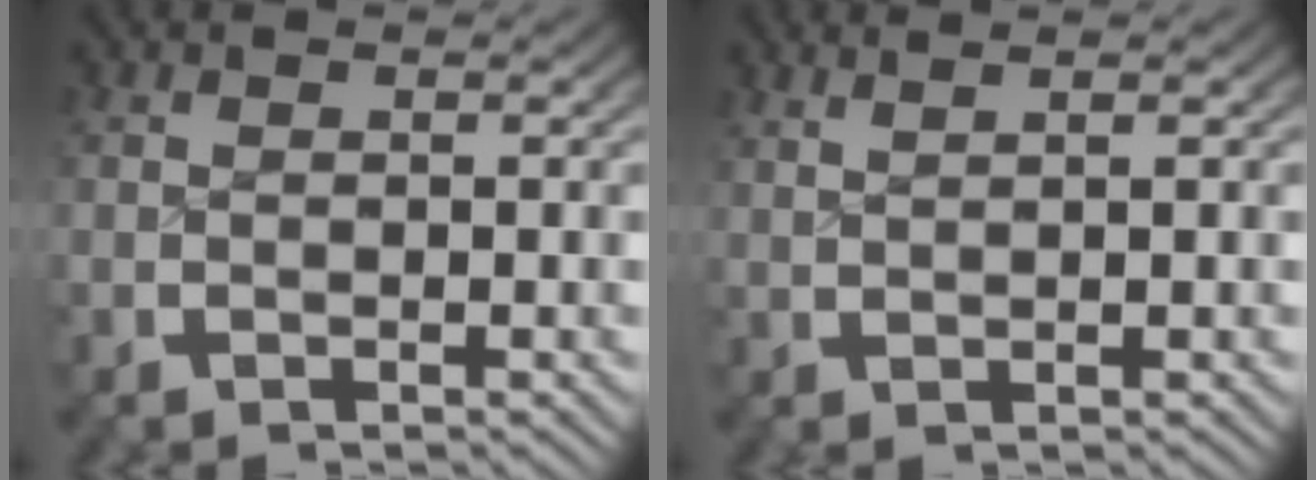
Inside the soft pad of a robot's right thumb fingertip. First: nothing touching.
{"total": 2.2, "force": [1.7, -0.1, 1.3], "torque": [-0.015, 0.010, 0.031]}